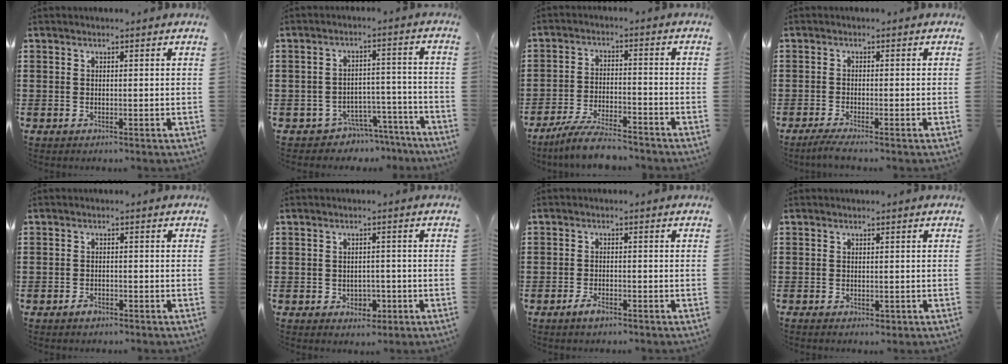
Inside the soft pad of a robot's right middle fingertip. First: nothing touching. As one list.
[{"total": 4.5, "force": [-4.3, 1.2, 0.4], "torque": [-0.013, 0.012, -0.089]}, {"total": 6.2, "force": [-5.7, 0.6, 2.5], "torque": [-0.057, -0.002, -0.110]}, {"total": 1.5, "force": [-1.2, -0.1, 0.9], "torque": [-0.015, 0.001, -0.023]}, {"total": 1.4, "force": [-1.1, 0.6, 0.6], "torque": [-0.014, -0.002, -0.022]}, {"total": 2.1, "force": [-0.8, 1.7, 1.0], "torque": [-0.016, 0.001, -0.020]}, {"total": 2.4, "force": [-1.6, 0.8, 1.6], "torque": [-0.034, 0.000, -0.033]}, {"total": 0.5, "force": [-0.4, 0.3, 0.1], "torque": [-0.004, -0.001, -0.009]}]